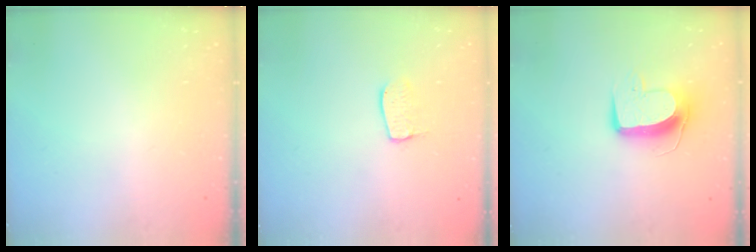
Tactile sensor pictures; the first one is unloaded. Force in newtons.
{"total": 6.5, "press": 6.5, "slide": 0.4}
{"total": 12.1, "press": 12.1, "slide": 1.0}